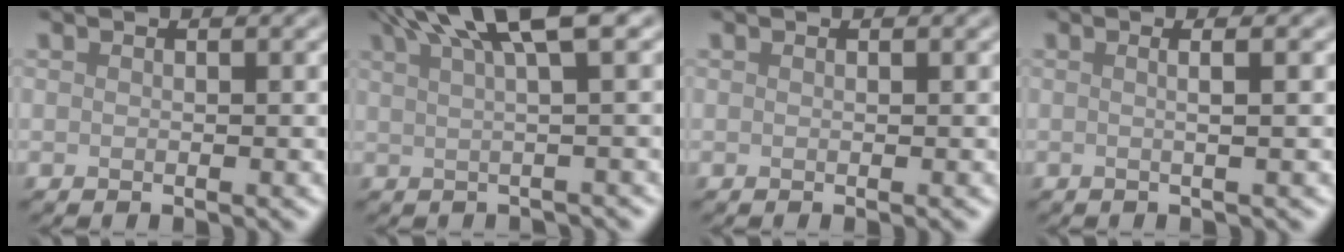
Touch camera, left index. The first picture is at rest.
{"total": 6.4, "force": [3.6, 1.4, 5.2], "torque": [-0.056, 0.025, 0.055]}
{"total": 0.7, "force": [0.0, 0.2, 0.6], "torque": [-0.002, 0.001, -0.003]}
{"total": 2.8, "force": [0.4, 1.1, 2.5], "torque": [-0.019, 0.008, -0.026]}